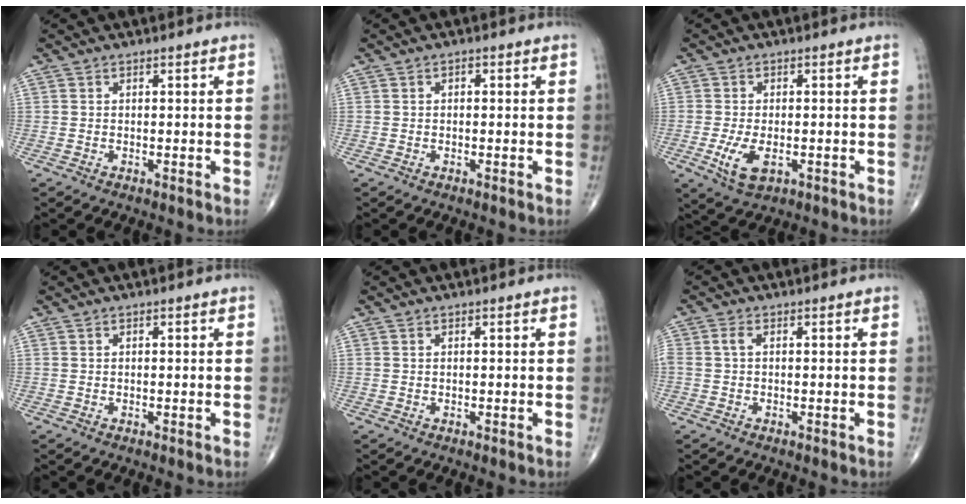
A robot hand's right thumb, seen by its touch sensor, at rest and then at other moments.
{"total": 0.6, "force": [0.0, 0.4, 0.4], "torque": [-0.001, 0.003, -0.004]}
{"total": 6.0, "force": [-1.8, 3.1, 4.8], "torque": [-0.097, -0.007, -0.025]}
{"total": 0.0}
{"total": 0.0}
{"total": 1.9, "force": [0.1, 1.0, 1.7], "torque": [-0.044, 0.006, 0.000]}